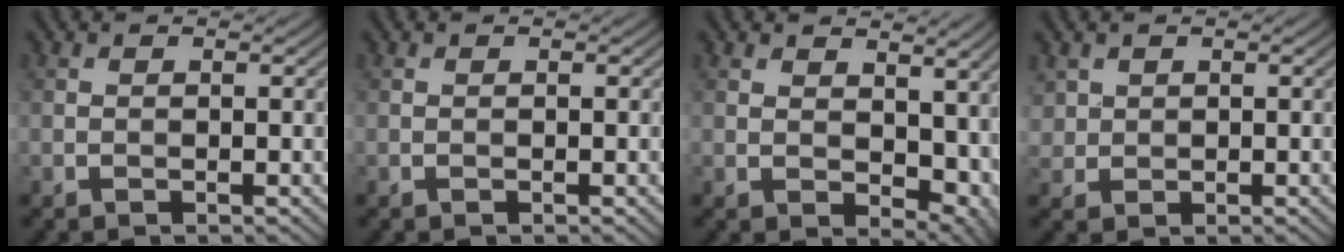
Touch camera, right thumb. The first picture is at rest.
{"total": 0.0}
{"total": 9.1, "force": [2.7, 5.7, 6.6], "torque": [-0.106, -0.019, 0.067]}
{"total": 2.1, "force": [1.1, 1.7, 0.4], "torque": [-0.013, -0.004, 0.024]}